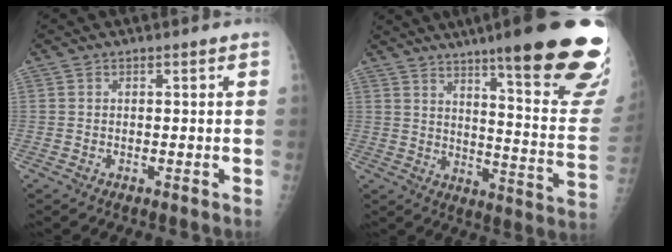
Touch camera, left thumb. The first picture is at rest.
{"total": 28.0, "force": [18.5, 3.8, 20.7], "torque": [-0.217, -0.094, 0.248]}